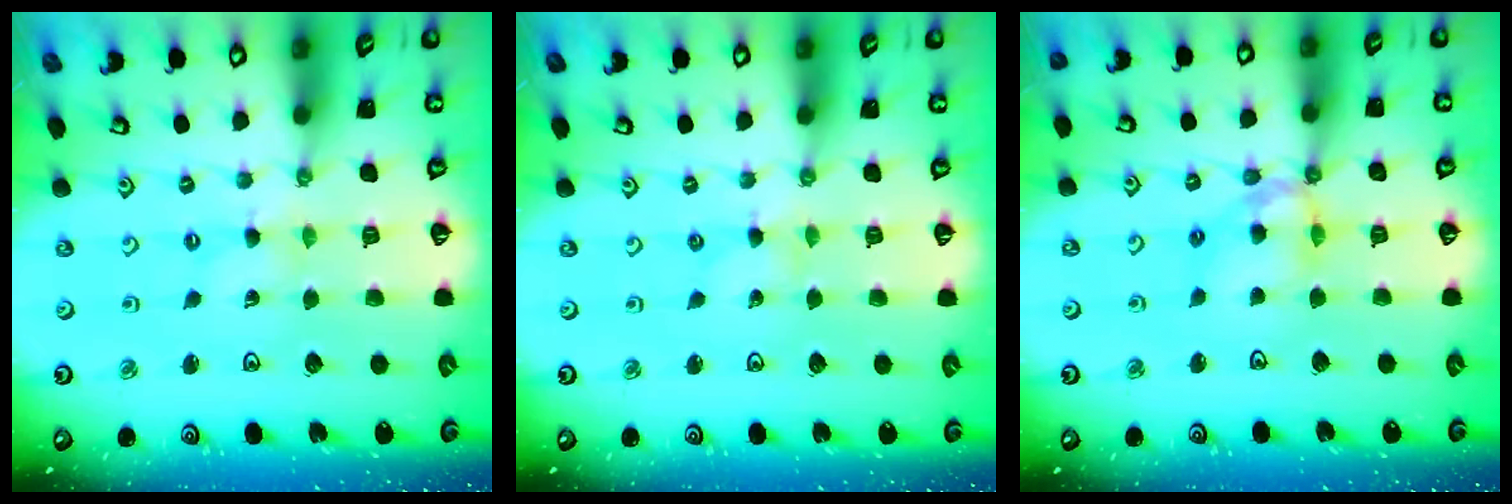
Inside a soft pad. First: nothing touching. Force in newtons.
{"total": 0.0}
{"total": 11.5, "press": 11.4, "slide": 1.1}